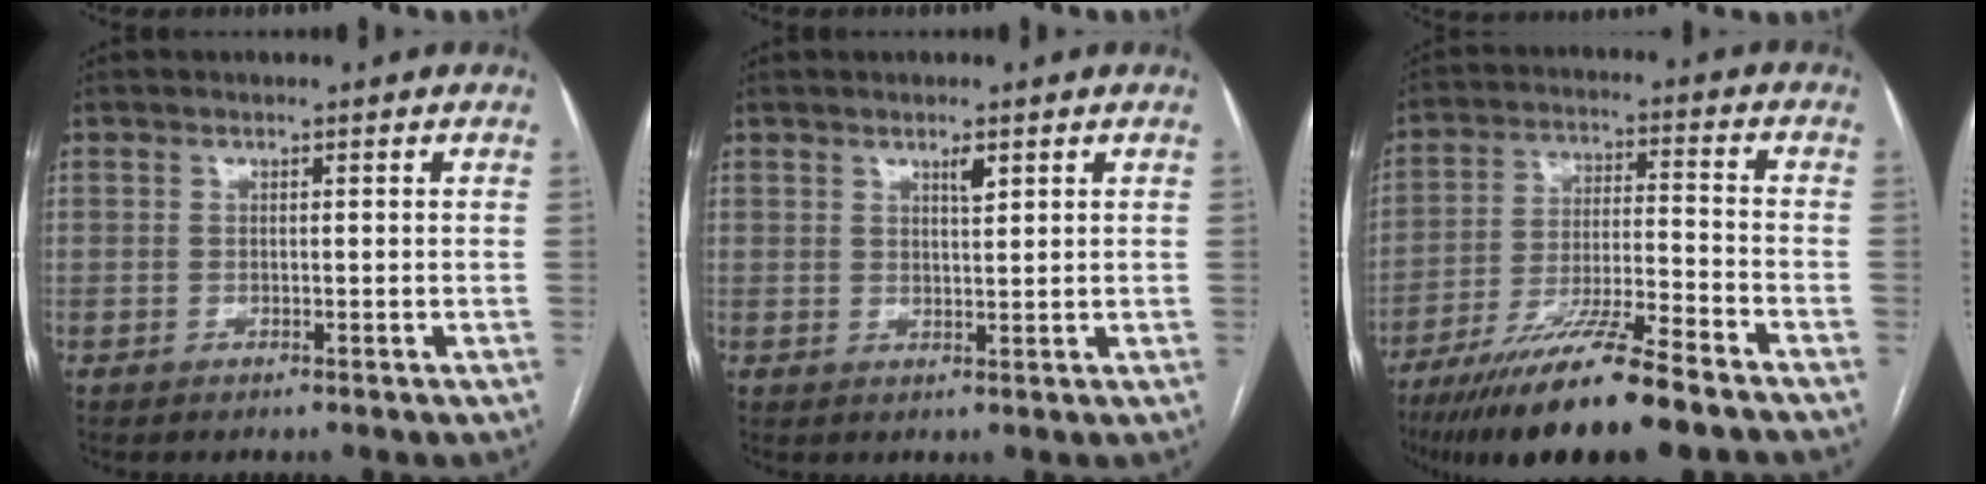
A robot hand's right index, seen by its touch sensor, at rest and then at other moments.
{"total": 1.8, "force": [1.2, 0.4, 1.3], "torque": [-0.024, -0.003, 0.021]}
{"total": 15.7, "force": [-11.7, 0.4, 10.5], "torque": [-0.194, -0.036, -0.205]}